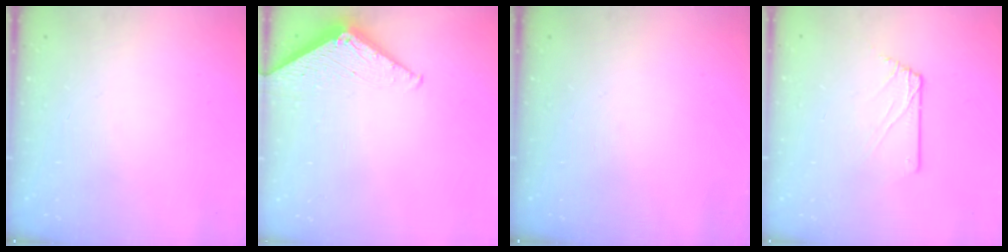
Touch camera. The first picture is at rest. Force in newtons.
{"total": 2.8, "press": 2.8, "slide": 0.2}
{"total": 0.0}
{"total": 2.6, "press": 2.6, "slide": 0.2}